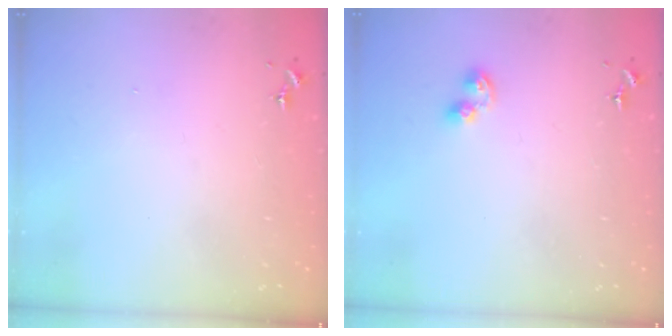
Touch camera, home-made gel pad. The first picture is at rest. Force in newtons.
{"total": 4.3, "press": 4.3, "slide": 0.4}